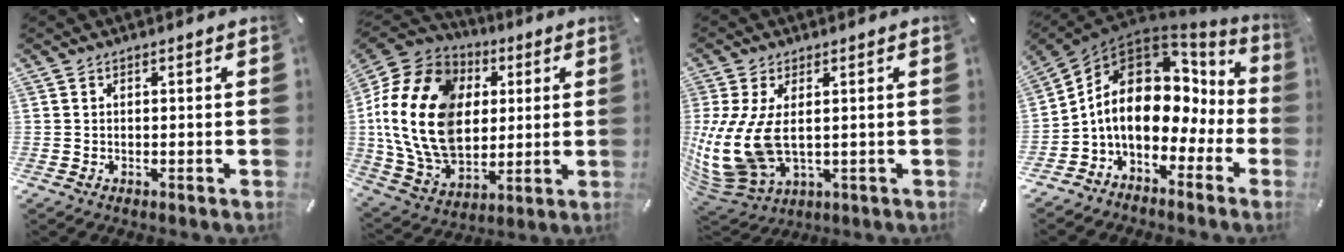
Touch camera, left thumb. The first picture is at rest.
{"total": 21.9, "force": [1.8, 17.2, 13.5], "torque": [-0.296, 0.000, 0.031]}
{"total": 13.5, "force": [1.3, 8.3, 10.5], "torque": [-0.256, -0.022, 0.026]}
{"total": 14.6, "force": [0.2, 10.6, 10.0], "torque": [-0.187, -0.012, 0.001]}